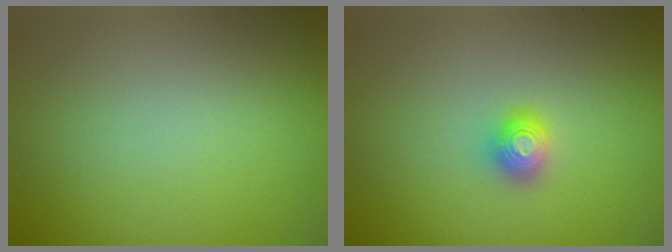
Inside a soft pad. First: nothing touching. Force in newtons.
{"total": 2.0, "press": 2.0, "slide": 0.2}